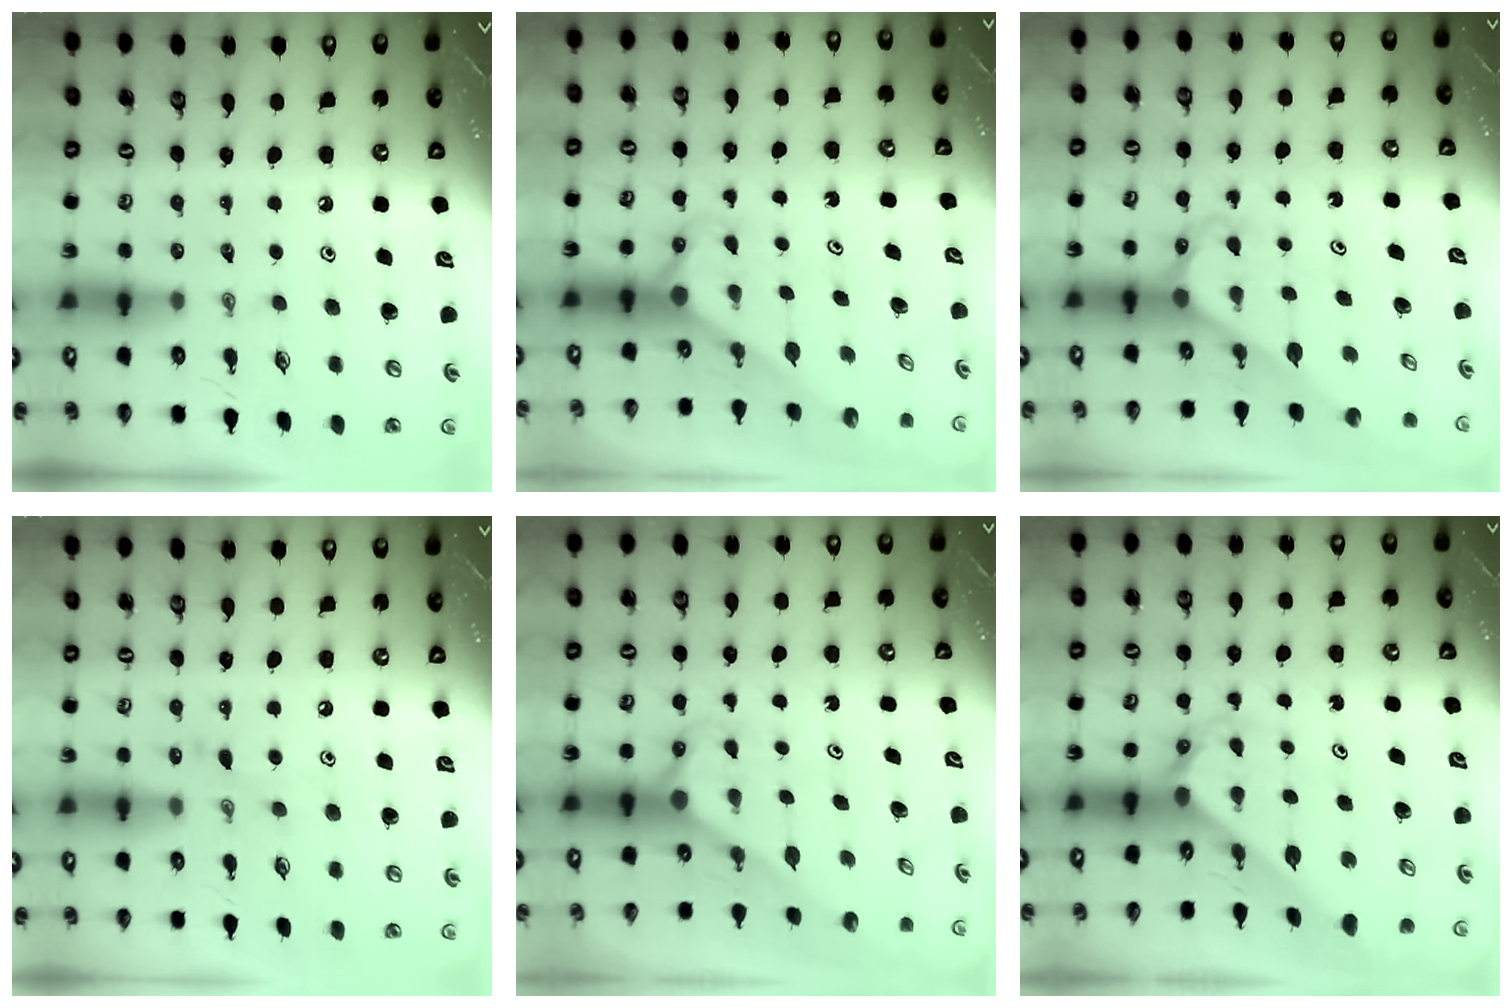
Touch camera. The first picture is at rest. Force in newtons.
{"total": 2.8, "press": 2.8, "slide": 0.0}
{"total": 2.8, "press": 2.8, "slide": 0.2}
{"total": 6.6, "press": 6.6, "slide": 0.6}
{"total": 2.9, "press": 2.9, "slide": 0.0}
{"total": 2.4, "press": 2.4, "slide": 0.2}